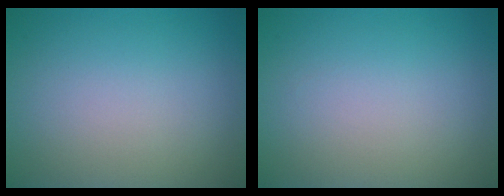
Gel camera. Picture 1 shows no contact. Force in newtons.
{"total": 0.0}